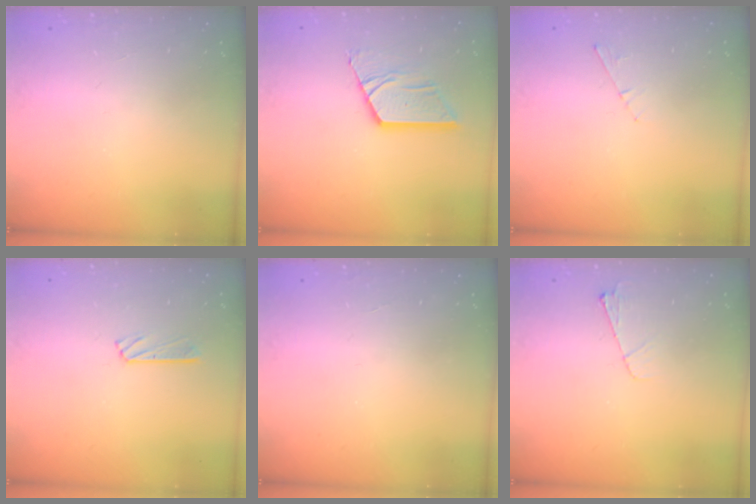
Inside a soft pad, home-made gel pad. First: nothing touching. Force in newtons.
{"total": 11.7, "press": 11.7, "slide": 1.2}
{"total": 2.8, "press": 2.8, "slide": 0.4}
{"total": 5.7, "press": 5.7, "slide": 0.0}
{"total": 0.0}
{"total": 4.4, "press": 4.3, "slide": 0.6}